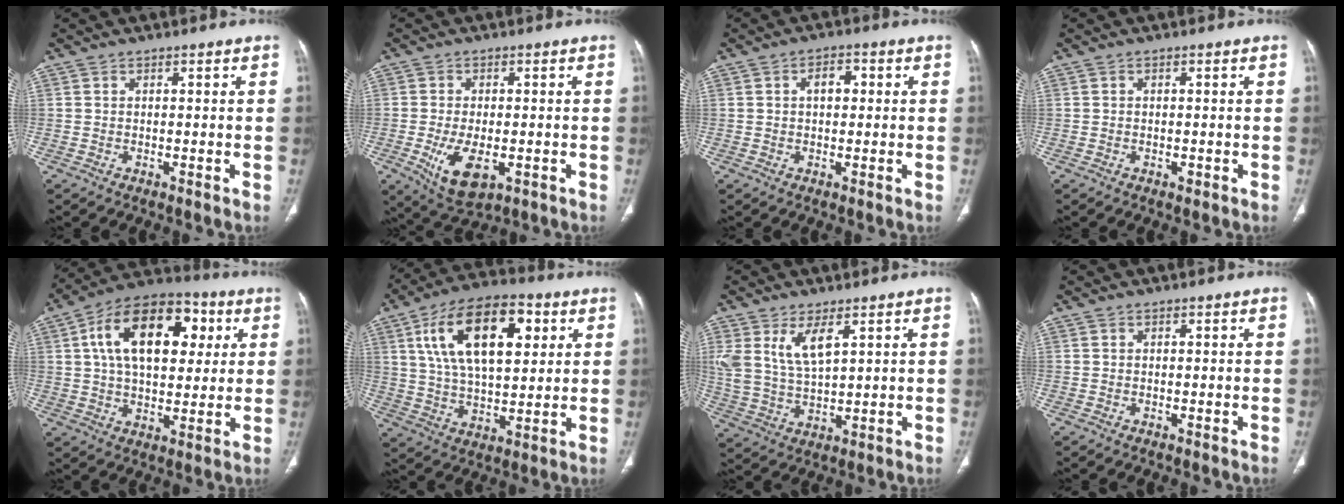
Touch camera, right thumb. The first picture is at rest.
{"total": 8.9, "force": [-2.6, 4.6, 7.2], "torque": [-0.130, -0.009, -0.031]}
{"total": 3.7, "force": [0.7, 2.3, 2.8], "torque": [-0.036, 0.010, 0.009]}
{"total": 0.8, "force": [-0.3, 0.5, 0.5], "torque": [-0.006, -0.001, -0.004]}
{"total": 20.7, "force": [5.6, 12.1, 15.9], "torque": [-0.228, 0.010, 0.082]}
{"total": 20.0, "force": [6.8, 10.0, 16.0], "torque": [-0.252, -0.003, 0.116]}
{"total": 8.3, "force": [4.0, 3.5, 6.4], "torque": [-0.128, -0.018, 0.091]}
{"total": 0.0}